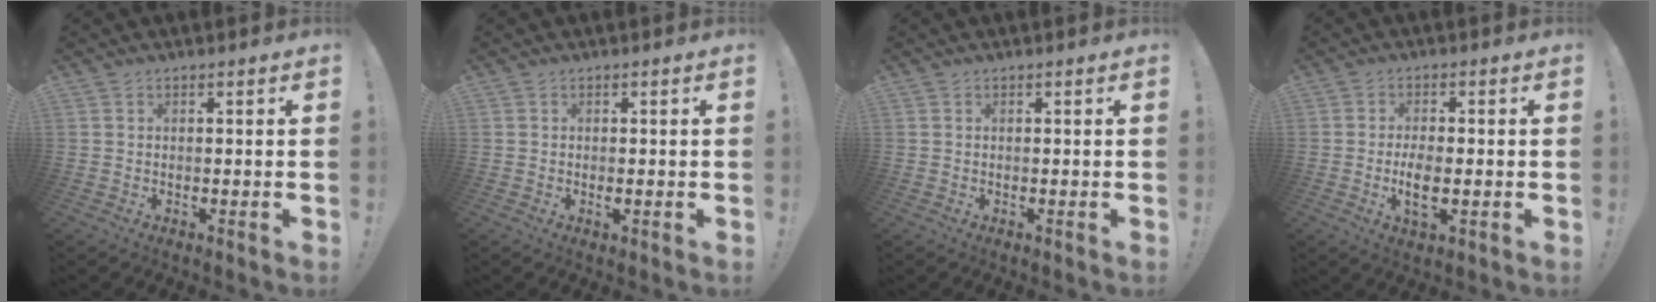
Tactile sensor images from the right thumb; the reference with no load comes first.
{"total": 0.6, "force": [-0.2, 0.3, 0.5], "torque": [-0.003, -0.004, -0.004]}
{"total": 0.0}
{"total": 6.2, "force": [-1.4, 2.4, 5.5], "torque": [-0.096, -0.011, -0.027]}